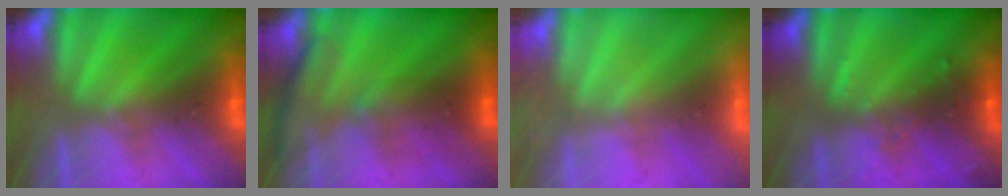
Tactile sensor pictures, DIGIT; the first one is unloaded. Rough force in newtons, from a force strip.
{"total": 2.9}
{"total": 2.4}
{"total": 2.9}